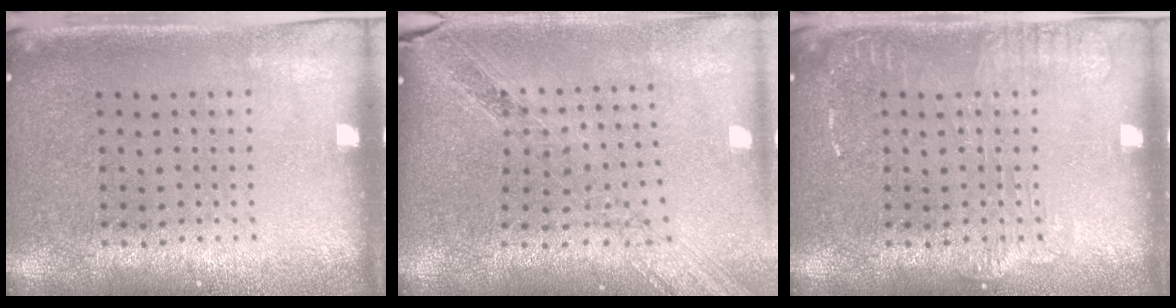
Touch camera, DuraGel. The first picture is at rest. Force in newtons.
{"total": 1.2, "press": 1.1, "slide": 0.3}
{"total": 1.6, "press": 1.5, "slide": 0.3}